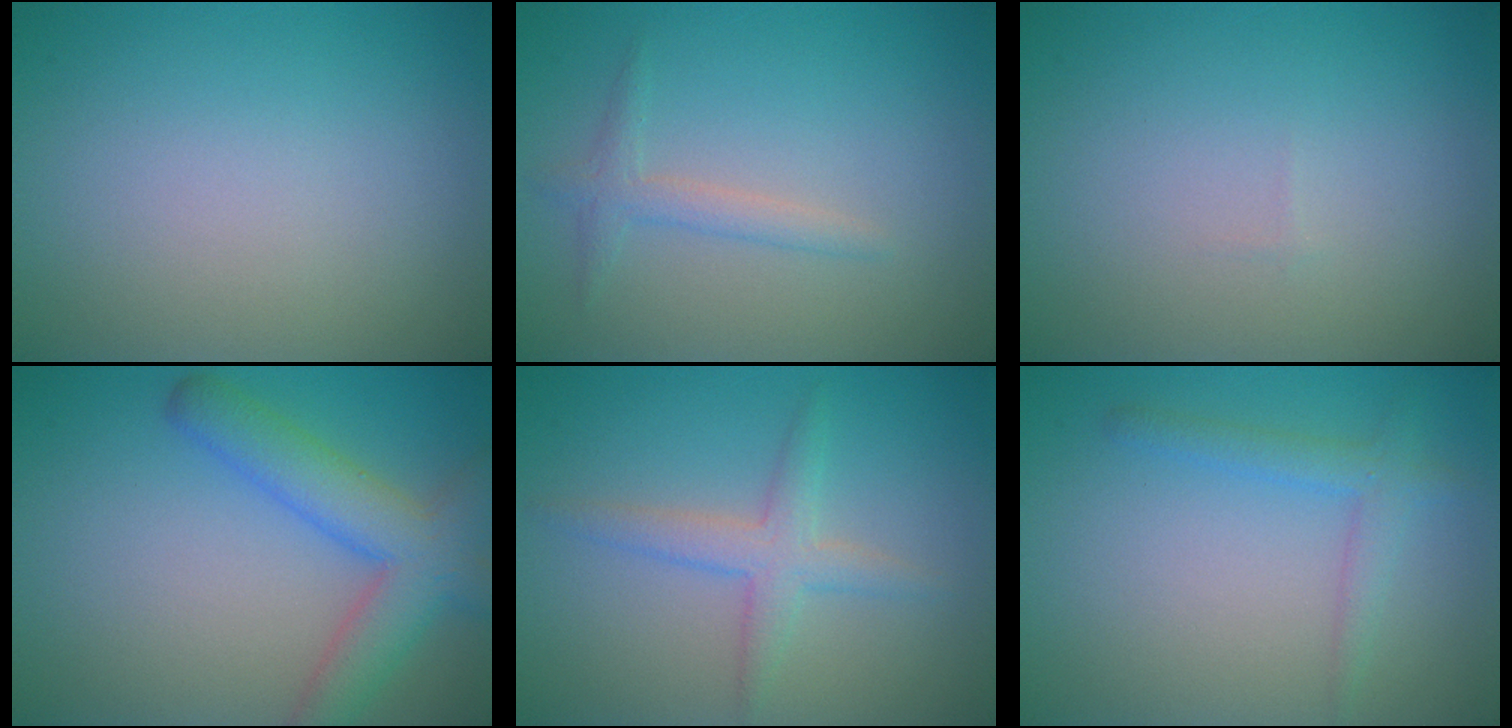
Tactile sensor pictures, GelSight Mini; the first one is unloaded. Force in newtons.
{"total": 1.7, "press": 1.7, "slide": 0.1}
{"total": 0.0}
{"total": 4.5, "press": 4.5, "slide": 0.3}
{"total": 2.7, "press": 2.7, "slide": 0.1}
{"total": 2.2, "press": 2.2, "slide": 0.0}